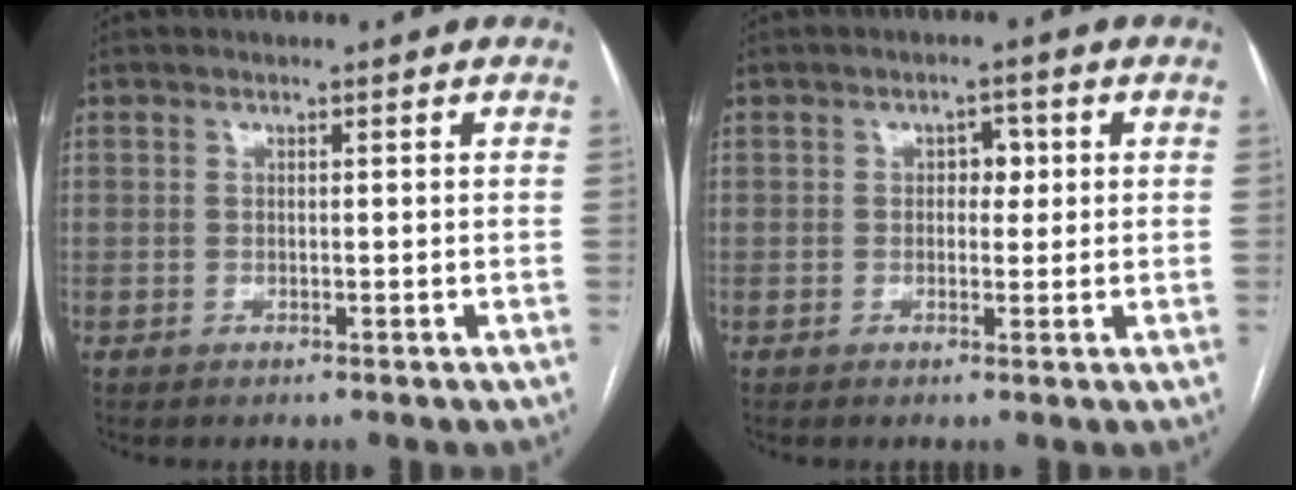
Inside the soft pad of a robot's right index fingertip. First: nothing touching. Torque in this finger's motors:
{"motor_torque": [0.27, 0.11, 0.09, 0.02]}